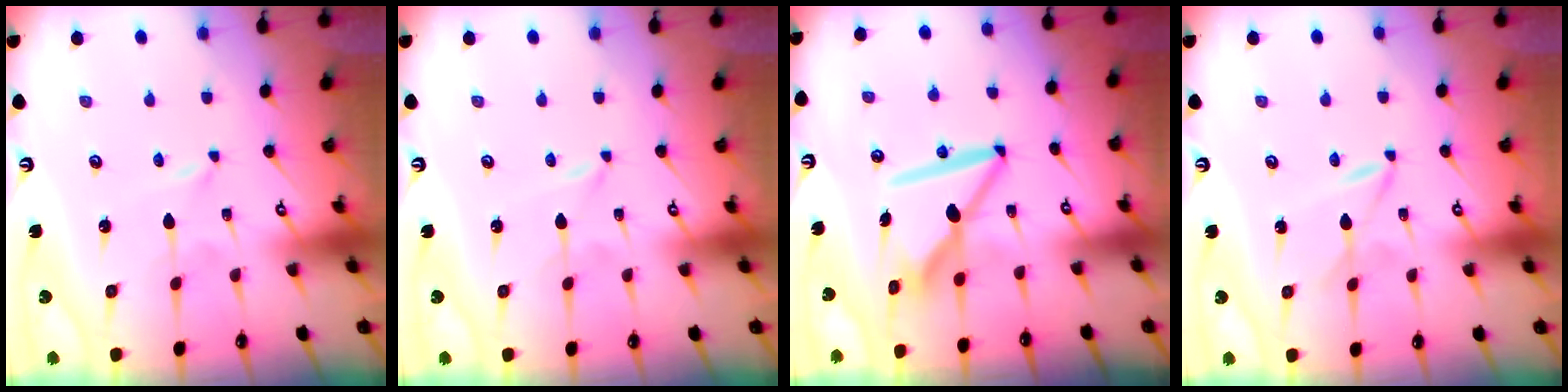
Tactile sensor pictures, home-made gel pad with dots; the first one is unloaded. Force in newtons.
{"total": 0.0}
{"total": 10.1, "press": 10.0, "slide": 1.1}
{"total": 1.9, "press": 1.9, "slide": 0.1}